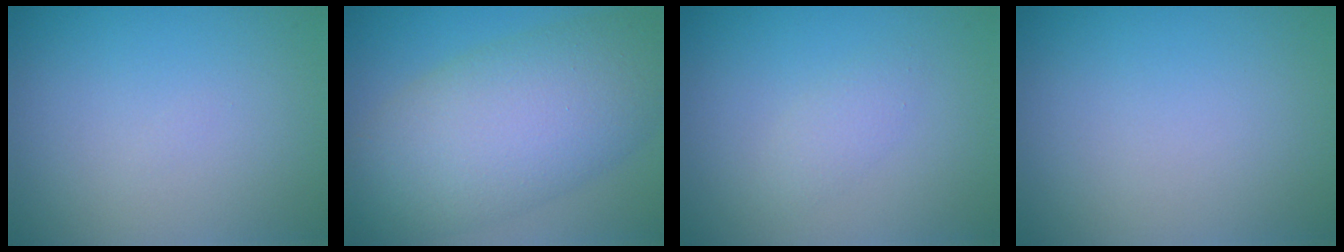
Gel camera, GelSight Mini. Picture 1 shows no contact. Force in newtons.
{"total": 9.9, "press": 9.9, "slide": 0.3}
{"total": 1.3, "press": 1.3, "slide": 0.1}
{"total": 0.0}